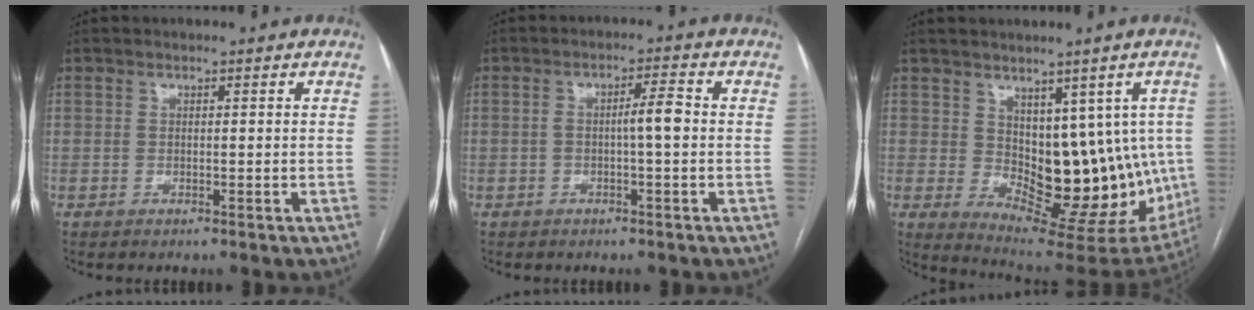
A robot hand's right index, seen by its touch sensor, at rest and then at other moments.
{"total": 3.6, "force": [-0.5, 0.1, 3.6], "torque": [-0.058, 0.008, -0.009]}
{"total": 15.0, "force": [0.4, 7.9, 12.8], "torque": [-0.154, -0.005, 0.028]}